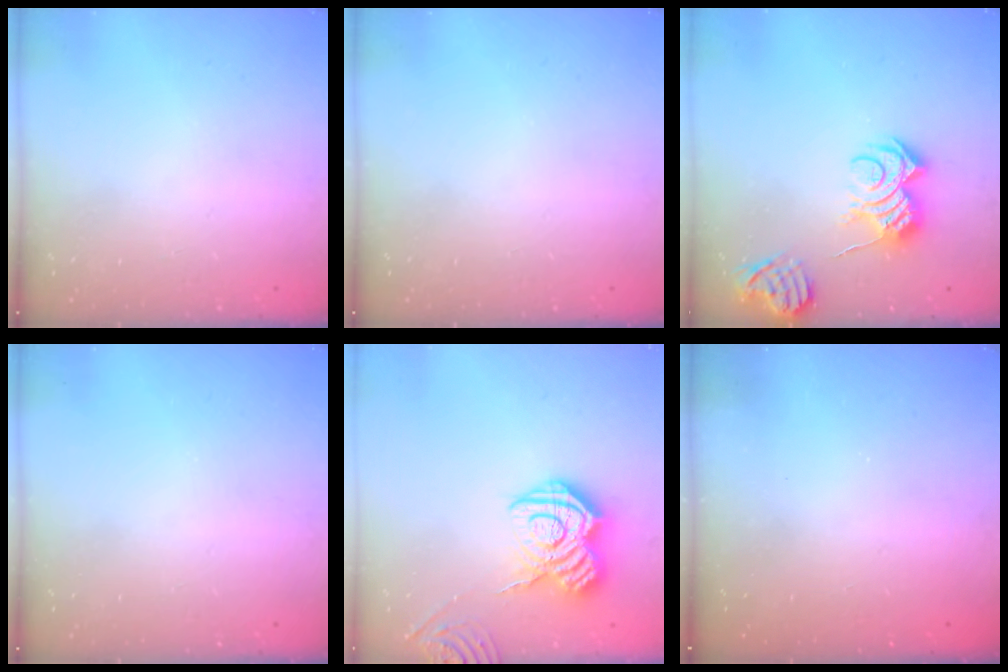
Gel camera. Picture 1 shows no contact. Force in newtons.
{"total": 0.0}
{"total": 10.9, "press": 10.8, "slide": 1.1}
{"total": 0.0}
{"total": 13.3, "press": 13.3, "slide": 0.8}
{"total": 2.6, "press": 2.4, "slide": 0.8}